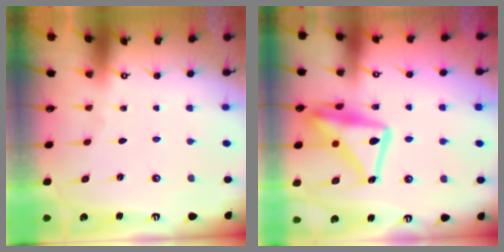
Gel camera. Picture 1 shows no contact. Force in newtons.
{"total": 18.9, "press": 18.8, "slide": 1.9}